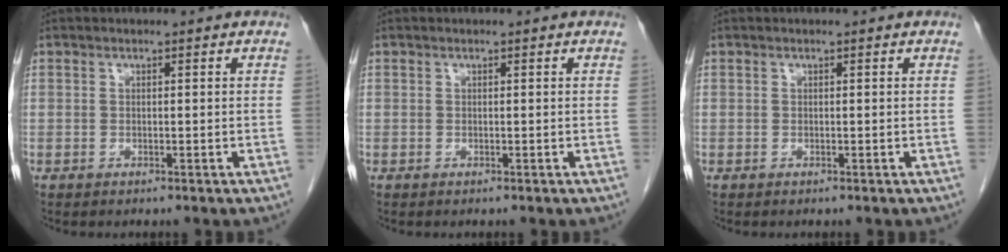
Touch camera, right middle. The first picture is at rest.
{"total": 0.0}
{"total": 0.0}